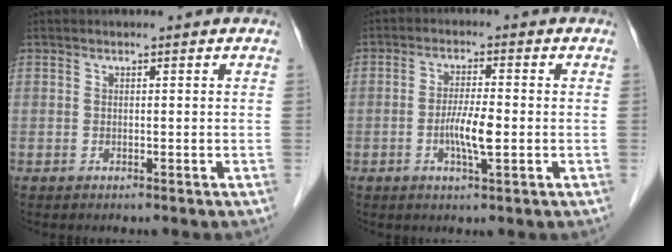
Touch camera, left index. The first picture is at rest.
{"total": 4.7, "force": [-1.3, 0.6, 4.5], "torque": [-0.089, -0.008, -0.025]}